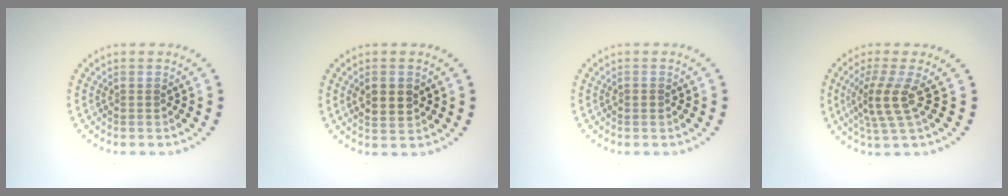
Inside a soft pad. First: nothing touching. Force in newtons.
{"total": 3.3, "press": 3.3, "slide": 0.2}
{"total": 0.7, "press": 0.7, "slide": 0.3}
{"total": 3.4, "press": 2.6, "slide": 2.2}